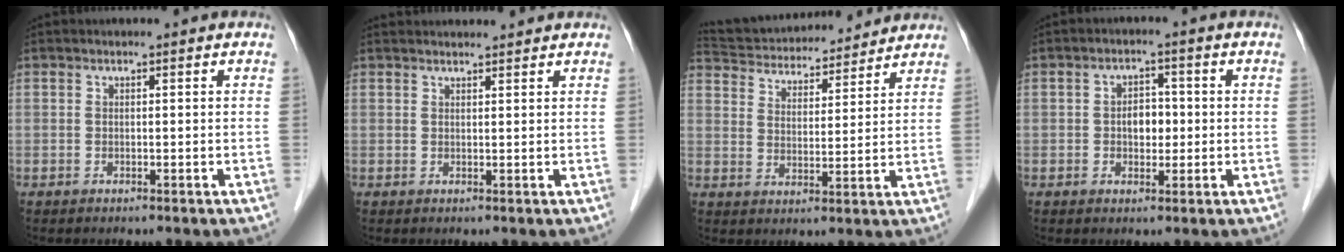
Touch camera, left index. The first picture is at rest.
{"total": 5.5, "force": [5.4, 0.6, 1.1], "torque": [-0.013, 0.034, 0.068]}
{"total": 16.6, "force": [15.5, 3.8, 4.5], "torque": [-0.087, 0.034, 0.242]}
{"total": 3.6, "force": [-0.2, 2.4, 2.7], "torque": [-0.044, 0.010, -0.003]}